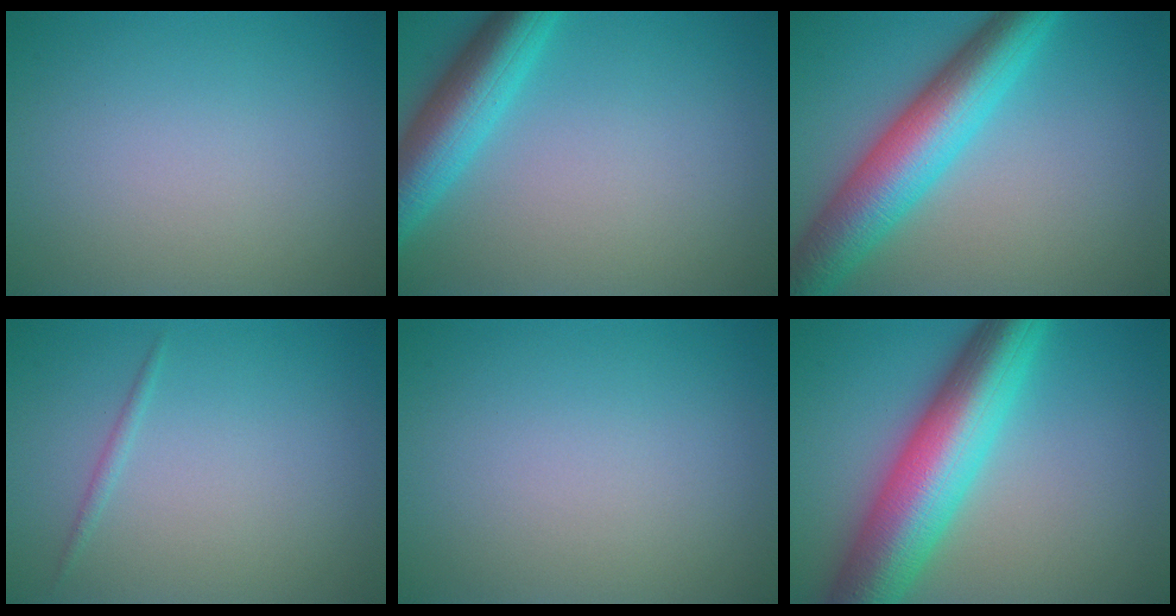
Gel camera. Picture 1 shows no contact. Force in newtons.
{"total": 6.2, "press": 6.2, "slide": 0.3}
{"total": 8.7, "press": 8.7, "slide": 0.1}
{"total": 0.7, "press": 0.7, "slide": 0.1}
{"total": 0.0}
{"total": 11.1, "press": 11.1, "slide": 0.2}